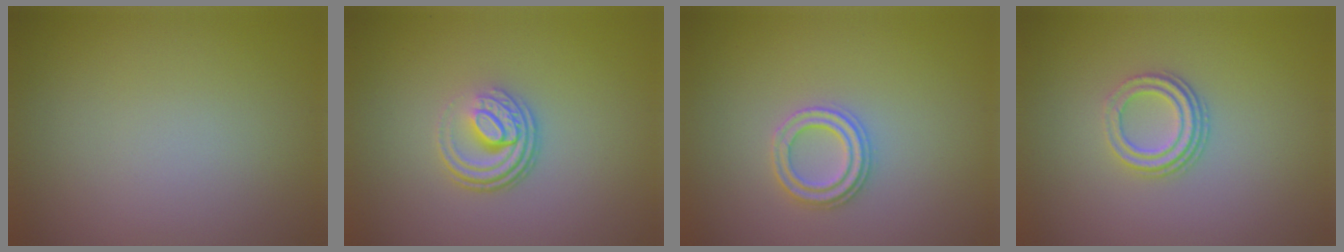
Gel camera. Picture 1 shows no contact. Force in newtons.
{"total": 3.9, "press": 2.6, "slide": 2.9}
{"total": 2.2, "press": 2.2, "slide": 0.3}
{"total": 2.9, "press": 2.2, "slide": 2.0}